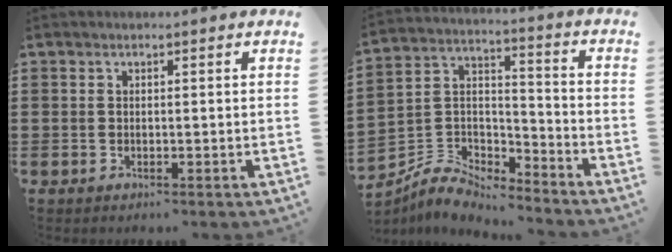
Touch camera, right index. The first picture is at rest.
{"total": 6.0, "force": [-5.7, 1.9, 0.8], "torque": [-0.042, 0.003, -0.119]}